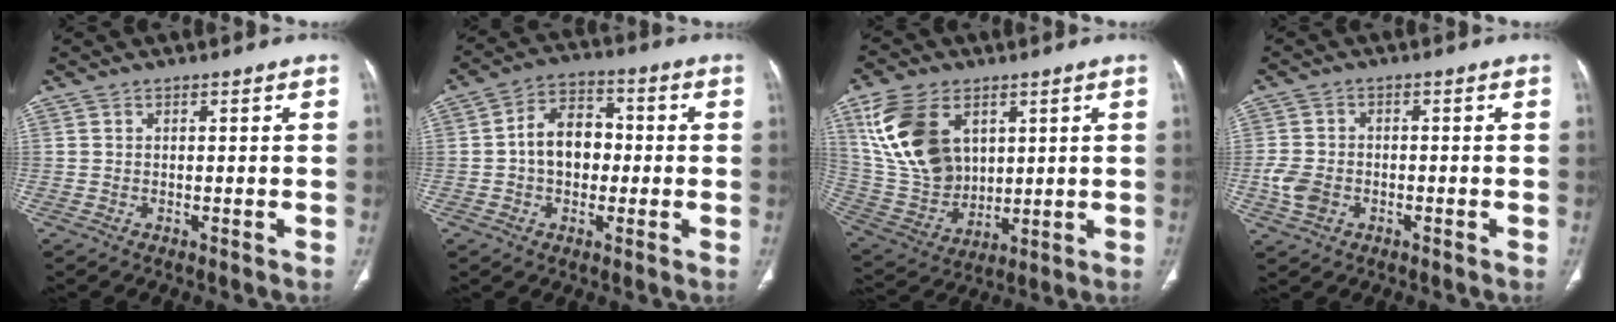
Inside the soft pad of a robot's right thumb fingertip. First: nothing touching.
{"total": 9.4, "force": [-0.4, 6.9, 6.4], "torque": [-0.073, 0.026, -0.016]}
{"total": 17.6, "force": [6.6, 11.9, 11.2], "torque": [-0.201, -0.021, 0.147]}
{"total": 5.1, "force": [-1.6, 3.9, 2.8], "torque": [-0.057, 0.010, -0.029]}